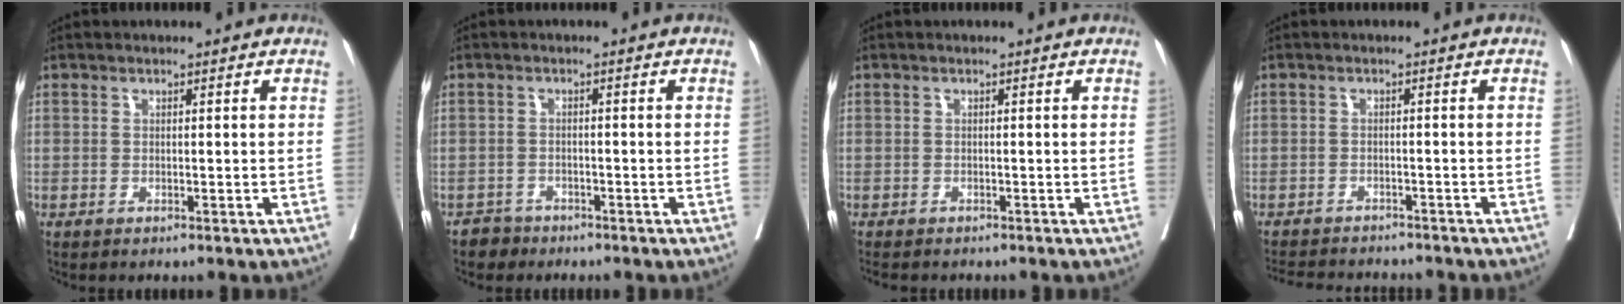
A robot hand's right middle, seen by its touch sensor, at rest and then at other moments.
{"total": 2.1, "force": [-1.7, 1.2, -0.5], "torque": [0.001, 0.004, -0.030]}
{"total": 3.7, "force": [-3.2, 1.1, 1.5], "torque": [-0.027, -0.010, -0.042]}
{"total": 10.9, "force": [-10.0, 2.3, 3.5], "torque": [-0.064, -0.006, -0.130]}